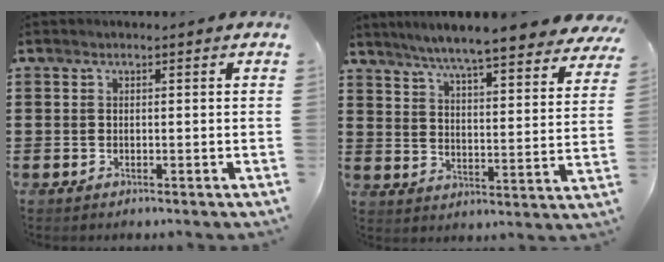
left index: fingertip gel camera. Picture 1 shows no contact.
{"total": 6.5, "force": [6.0, -0.7, 2.4], "torque": [-0.073, -0.044, 0.099]}